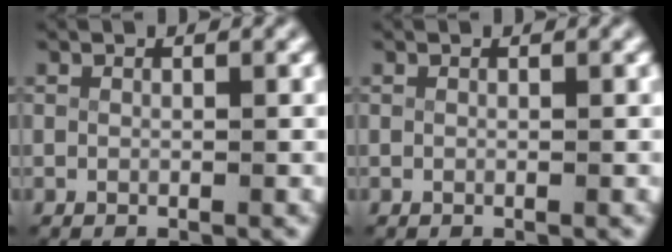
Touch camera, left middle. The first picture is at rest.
{"total": 0.0}